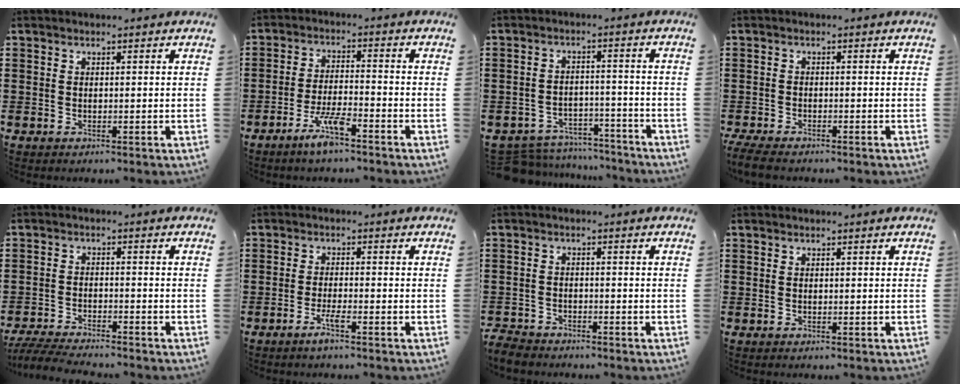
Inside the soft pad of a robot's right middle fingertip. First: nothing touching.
{"total": 5.7, "force": [-4.0, 0.8, 4.0], "torque": [-0.084, -0.003, -0.075]}
{"total": 6.0, "force": [-5.9, 1.0, 0.6], "torque": [-0.019, 0.011, -0.120]}
{"total": 2.5, "force": [-2.3, 0.2, 0.9], "torque": [-0.037, -0.006, -0.053]}
{"total": 4.4, "force": [-4.2, 0.1, 1.2], "torque": [-0.034, -0.009, -0.087]}
{"total": 2.7, "force": [-1.7, 0.1, 2.1], "torque": [-0.045, -0.004, -0.032]}
{"total": 3.1, "force": [-3.0, 0.5, 0.1], "torque": [-0.014, -0.002, -0.067]}
{"total": 0.0}